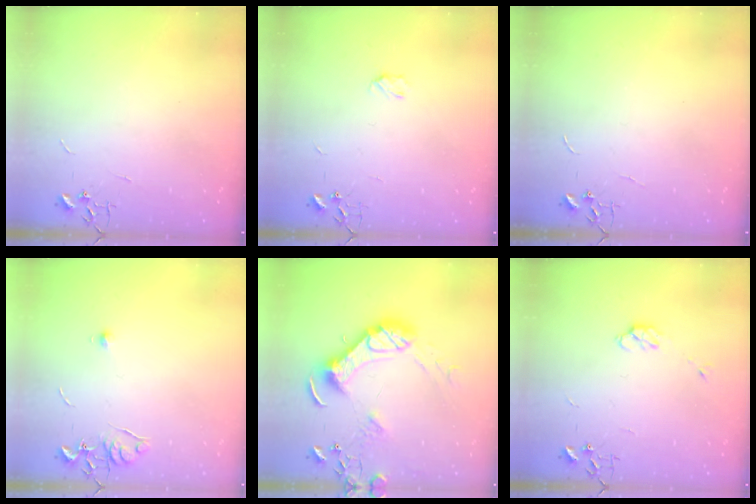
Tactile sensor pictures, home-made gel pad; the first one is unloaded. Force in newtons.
{"total": 3.4, "press": 3.3, "slide": 0.5}
{"total": 0.0}
{"total": 6.0, "press": 5.9, "slide": 0.7}
{"total": 16.1, "press": 16.0, "slide": 1.9}
{"total": 5.1, "press": 5.0, "slide": 1.0}